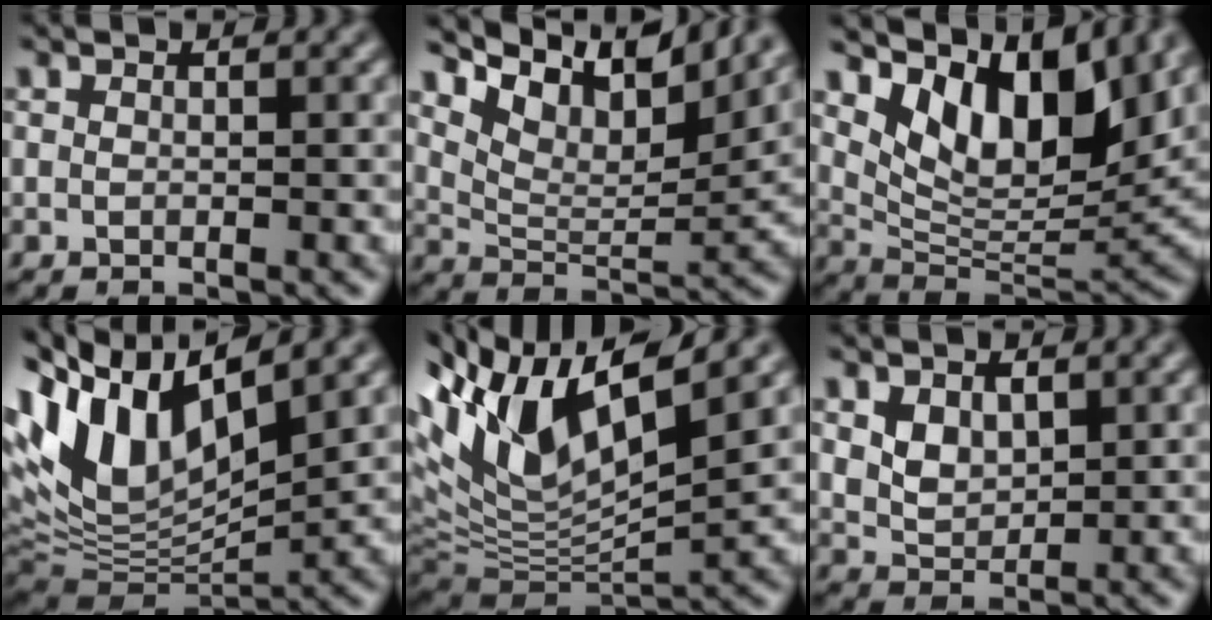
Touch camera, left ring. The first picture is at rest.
{"total": 9.6, "force": [6.6, 3.6, 5.9], "torque": [-0.100, 0.017, 0.121]}
{"total": 10.4, "force": [5.2, 4.7, 7.7], "torque": [-0.127, 0.008, 0.099]}
{"total": 12.3, "force": [4.4, 5.8, 10.0], "torque": [-0.199, 0.024, 0.080]}
{"total": 11.0, "force": [4.2, 4.3, 9.2], "torque": [-0.191, 0.017, 0.080]}
{"total": 2.3, "force": [0.3, 1.7, 1.5], "torque": [-0.032, 0.002, 0.015]}